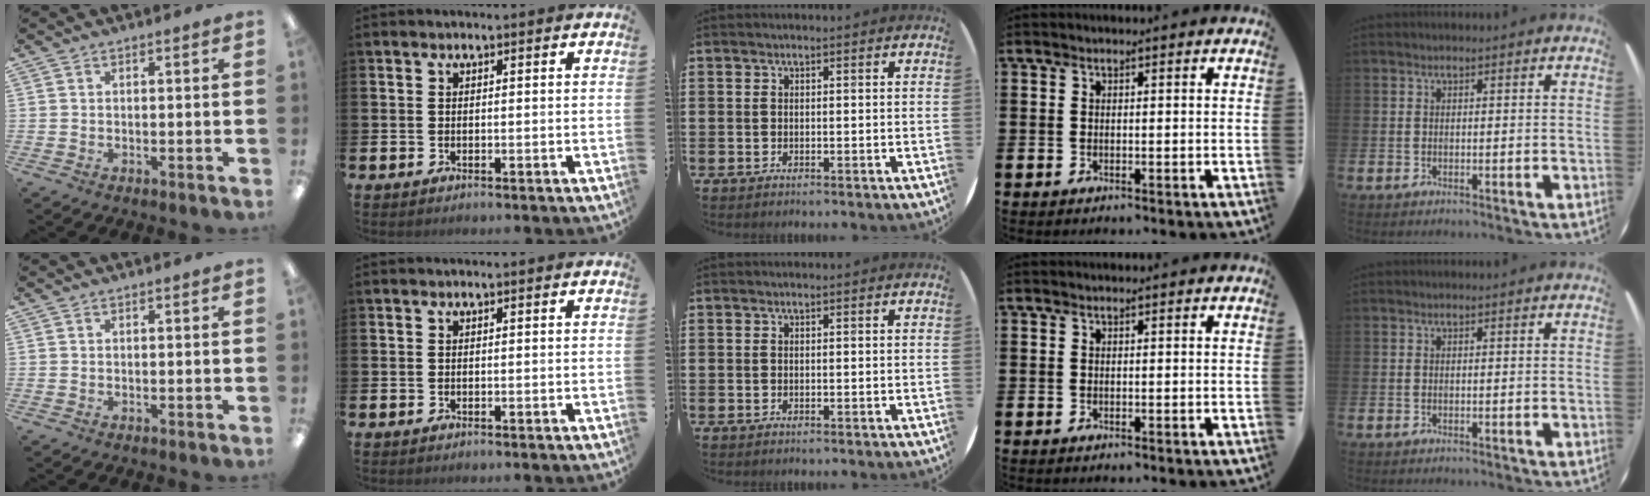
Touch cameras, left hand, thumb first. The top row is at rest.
{}